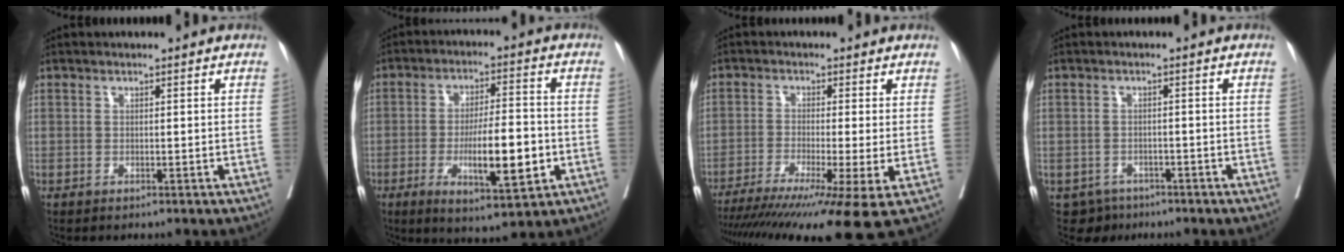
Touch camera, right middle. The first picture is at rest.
{"total": 11.8, "force": [-3.4, 2.4, 11.0], "torque": [-0.187, -0.010, -0.050]}
{"total": 14.9, "force": [-10.4, -0.9, 10.7], "torque": [-0.142, -0.037, -0.163]}
{"total": 3.4, "force": [-2.4, 2.4, 0.0], "torque": [0.004, 0.005, -0.035]}